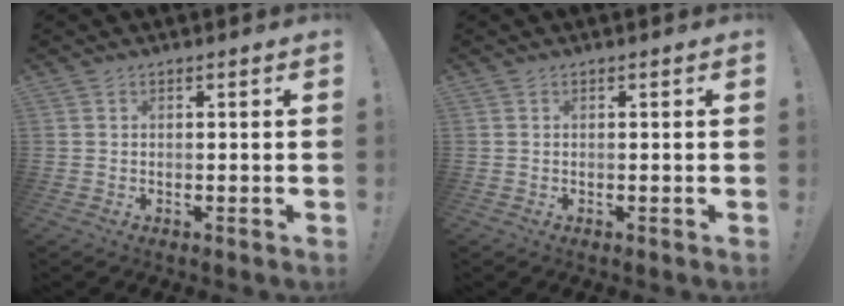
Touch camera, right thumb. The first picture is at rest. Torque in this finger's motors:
{"motor_torque": [0.00, 0.00, -0.08, 0.08, 0.00]}